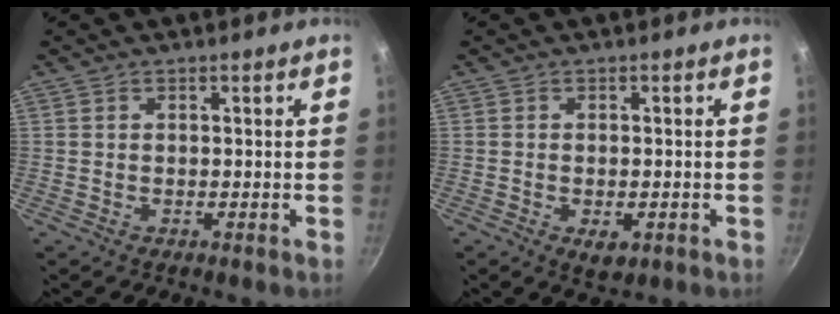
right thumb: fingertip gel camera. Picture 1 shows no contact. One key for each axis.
{"total": 3.4, "fx": -1.1, "fy": 1.9, "fz": 2.7, "tx": -0.034, "ty": -0.004, "tz": -0.012}